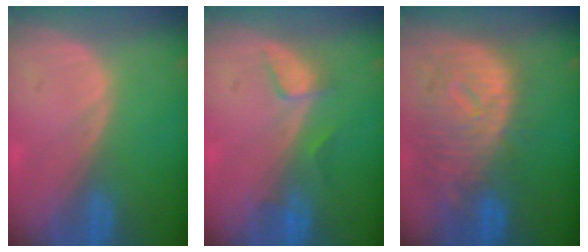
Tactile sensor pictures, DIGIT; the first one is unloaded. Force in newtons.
{"total": 2.8, "press": 2.7, "slide": 0.4}
{"total": 12.2, "press": 10.5, "slide": 6.2}